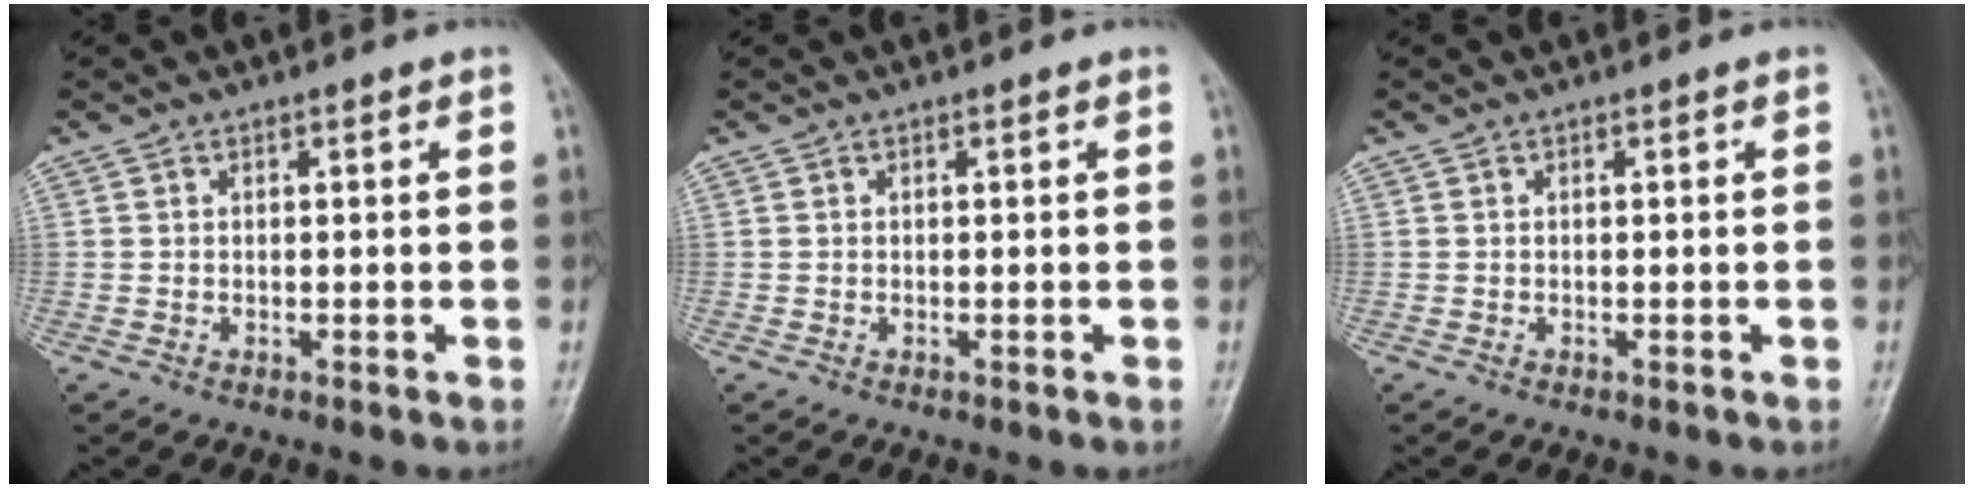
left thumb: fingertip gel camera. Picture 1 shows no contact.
{"total": 0.0}
{"total": 0.0}